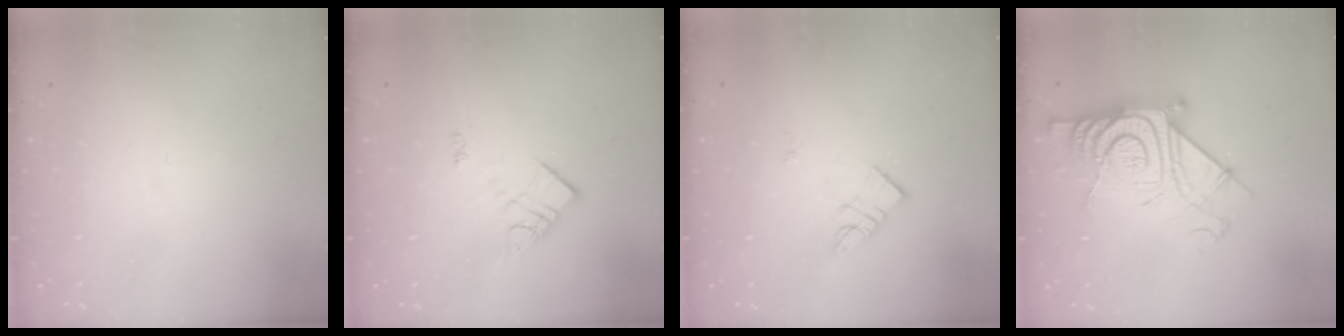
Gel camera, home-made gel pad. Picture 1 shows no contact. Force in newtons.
{"total": 10.5, "press": 10.5, "slide": 0.4}
{"total": 5.8, "press": 5.8, "slide": 0.1}
{"total": 18.1, "press": 18.0, "slide": 1.3}